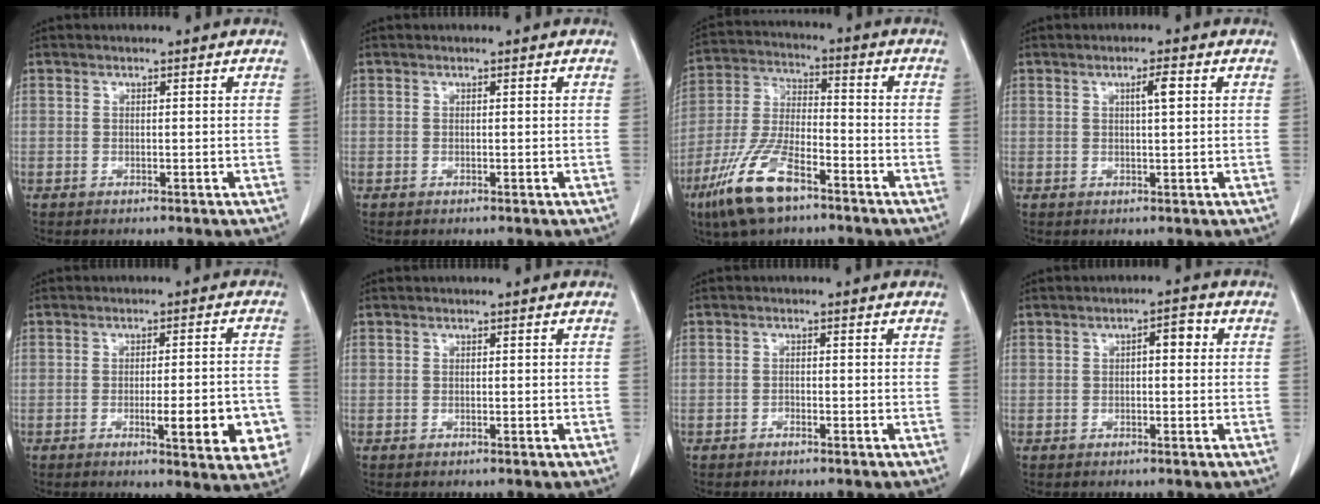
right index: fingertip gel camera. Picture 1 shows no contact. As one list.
[{"total": 0.0}, {"total": 12.8, "force": [-7.9, 4.1, 9.1], "torque": [-0.198, -0.013, -0.151]}, {"total": 2.3, "force": [0.8, 0.2, 2.2], "torque": [-0.039, 0.001, 0.013]}, {"total": 10.4, "force": [-3.4, 1.9, 9.7], "torque": [-0.111, -0.002, -0.038]}, {"total": 0.0}, {"total": 0.7, "force": [-0.6, 0.2, 0.4], "torque": [-0.010, 0.001, -0.009]}, {"total": 2.9, "force": [0.5, 1.1, 2.7], "torque": [-0.039, 0.014, 0.006]}]